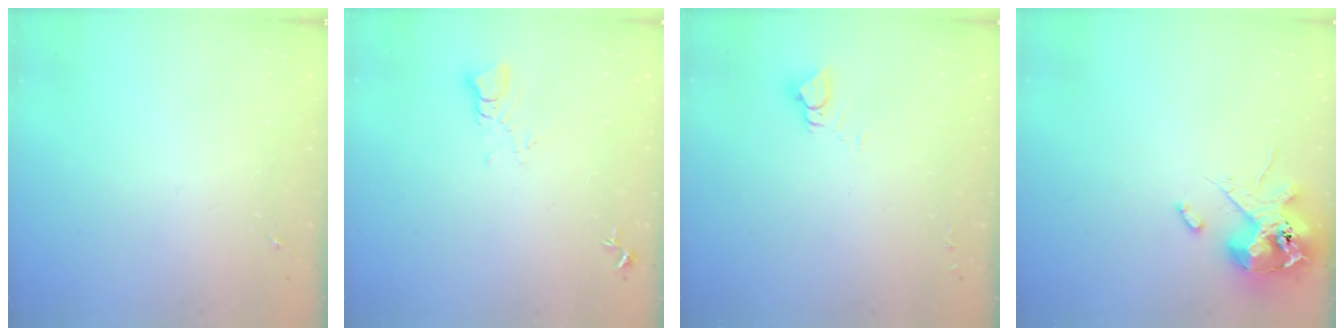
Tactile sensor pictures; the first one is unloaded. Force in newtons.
{"total": 3.5, "press": 3.4, "slide": 0.3}
{"total": 4.0, "press": 4.0, "slide": 0.3}
{"total": 13.1, "press": 12.9, "slide": 2.2}